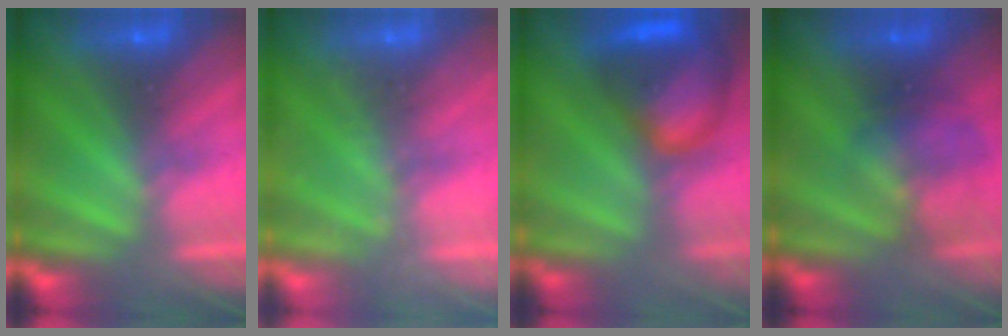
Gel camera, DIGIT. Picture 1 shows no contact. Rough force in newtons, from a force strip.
{"total": 1.9}
{"total": 7.5}
{"total": 2.3}